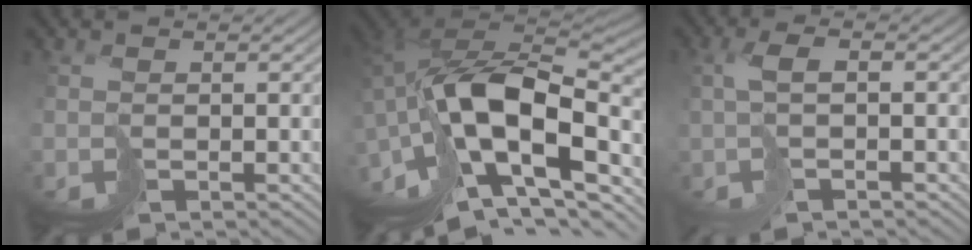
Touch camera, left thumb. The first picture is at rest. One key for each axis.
{"total": 17.9, "fx": -6.2, "fy": 9.5, "fz": 13.8, "tx": -0.293, "ty": 0.003, "tz": -0.116}
{"total": 2.9, "fx": -0.1, "fy": 0.6, "fz": 2.9, "tx": -0.060, "ty": 0.008, "tz": -0.008}